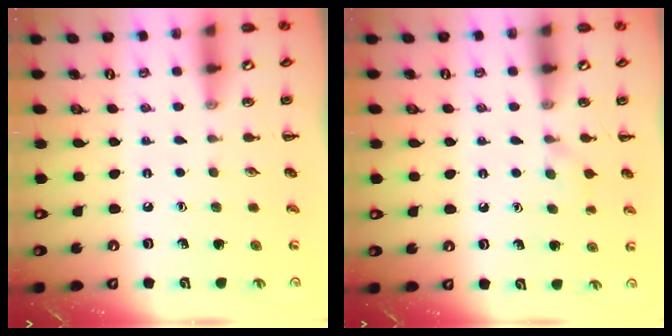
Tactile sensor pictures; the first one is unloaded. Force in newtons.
{"total": 6.3, "press": 6.0, "slide": 1.9}